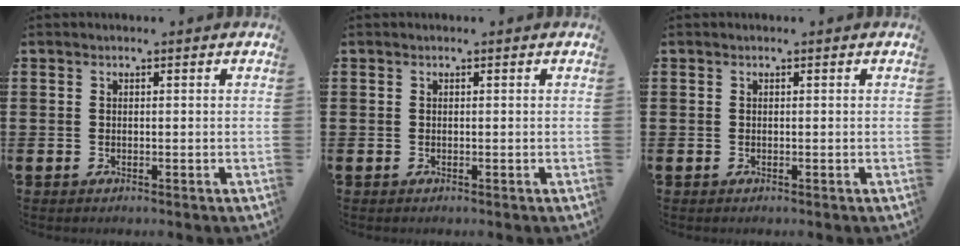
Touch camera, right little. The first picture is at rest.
{"total": 0.0}
{"total": 0.0}